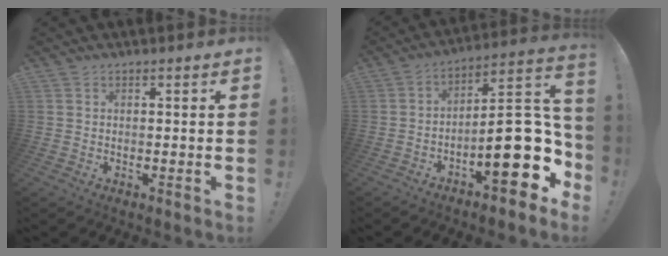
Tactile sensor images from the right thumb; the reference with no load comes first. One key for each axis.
{"total": 21.3, "fx": -5.1, "fy": 8.6, "fz": 18.9, "tx": -0.252, "ty": 0.030, "tz": -0.068}